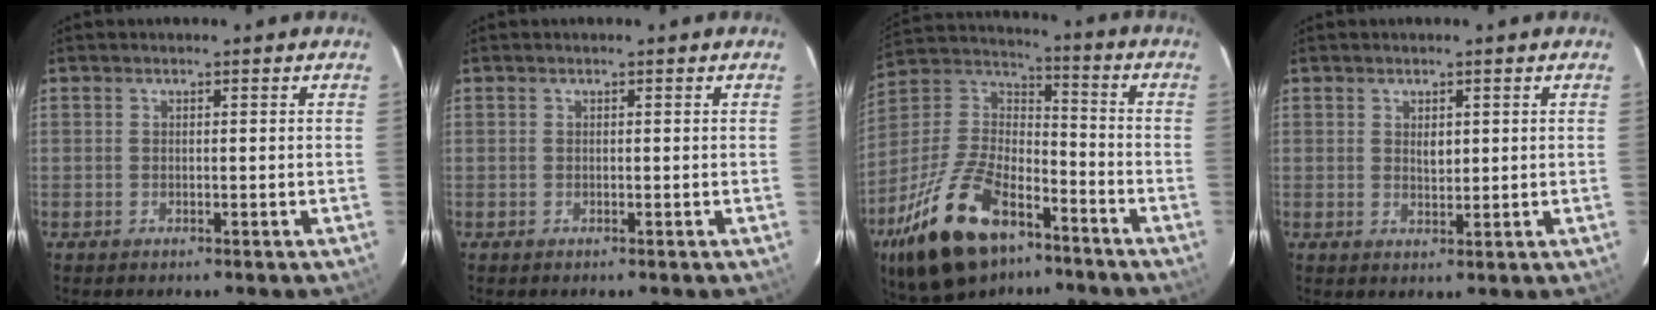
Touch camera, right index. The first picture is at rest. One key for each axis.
{"total": 0.0}
{"total": 24.2, "fx": -14.5, "fy": 11.8, "fz": 15.4, "tx": -0.318, "ty": -0.004, "tz": -0.248}
{"total": 2.1, "fx": 0.6, "fy": 1.3, "fz": 1.5, "tx": -0.022, "ty": 0.000, "tz": 0.013}